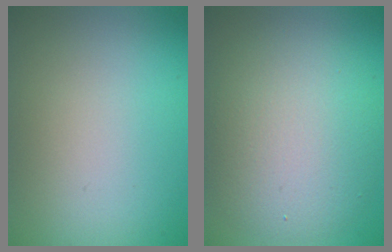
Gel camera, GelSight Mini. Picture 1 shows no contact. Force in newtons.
{"total": 6.6, "press": 6.6, "slide": 0.7}